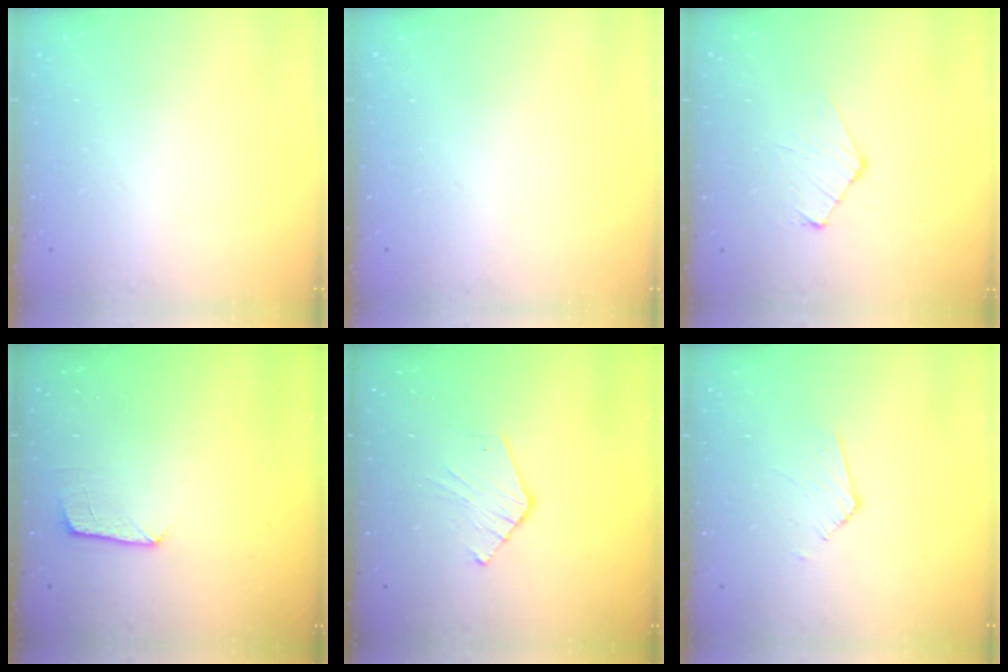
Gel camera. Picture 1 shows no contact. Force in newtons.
{"total": 0.0}
{"total": 6.5, "press": 6.4, "slide": 0.7}
{"total": 5.9, "press": 5.8, "slide": 0.6}
{"total": 4.6, "press": 4.6, "slide": 0.4}
{"total": 2.7, "press": 2.7, "slide": 0.2}